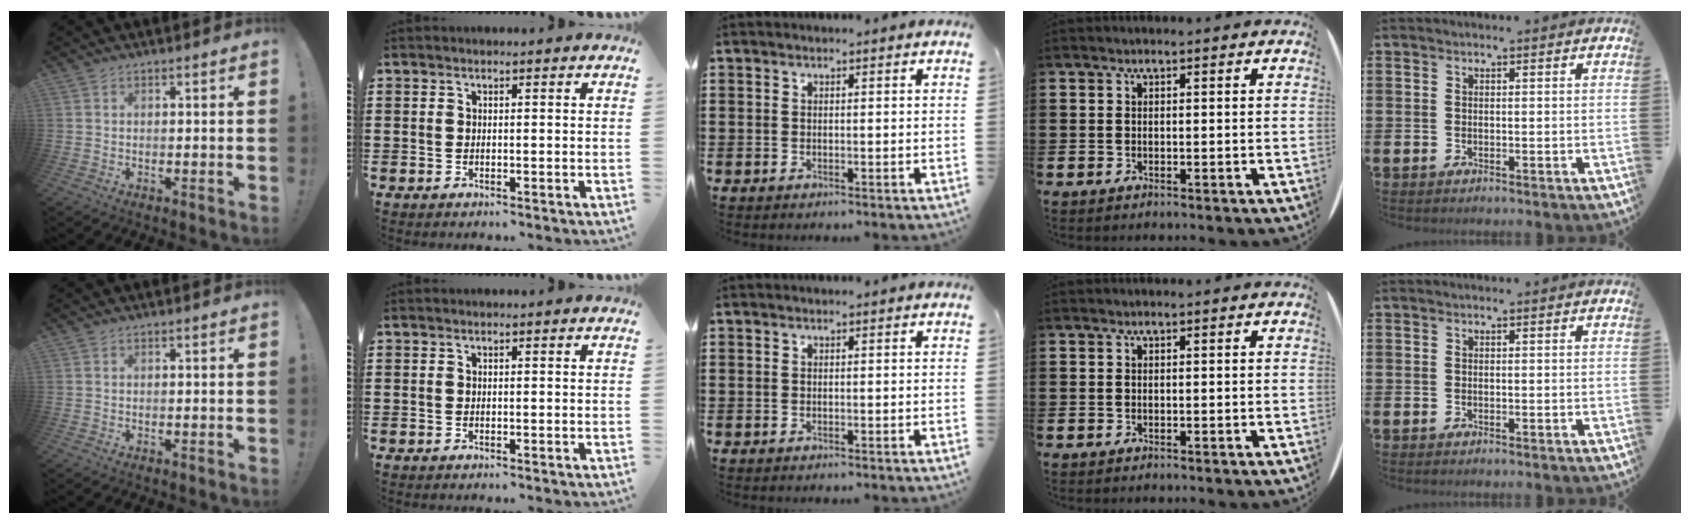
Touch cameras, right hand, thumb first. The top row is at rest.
{}